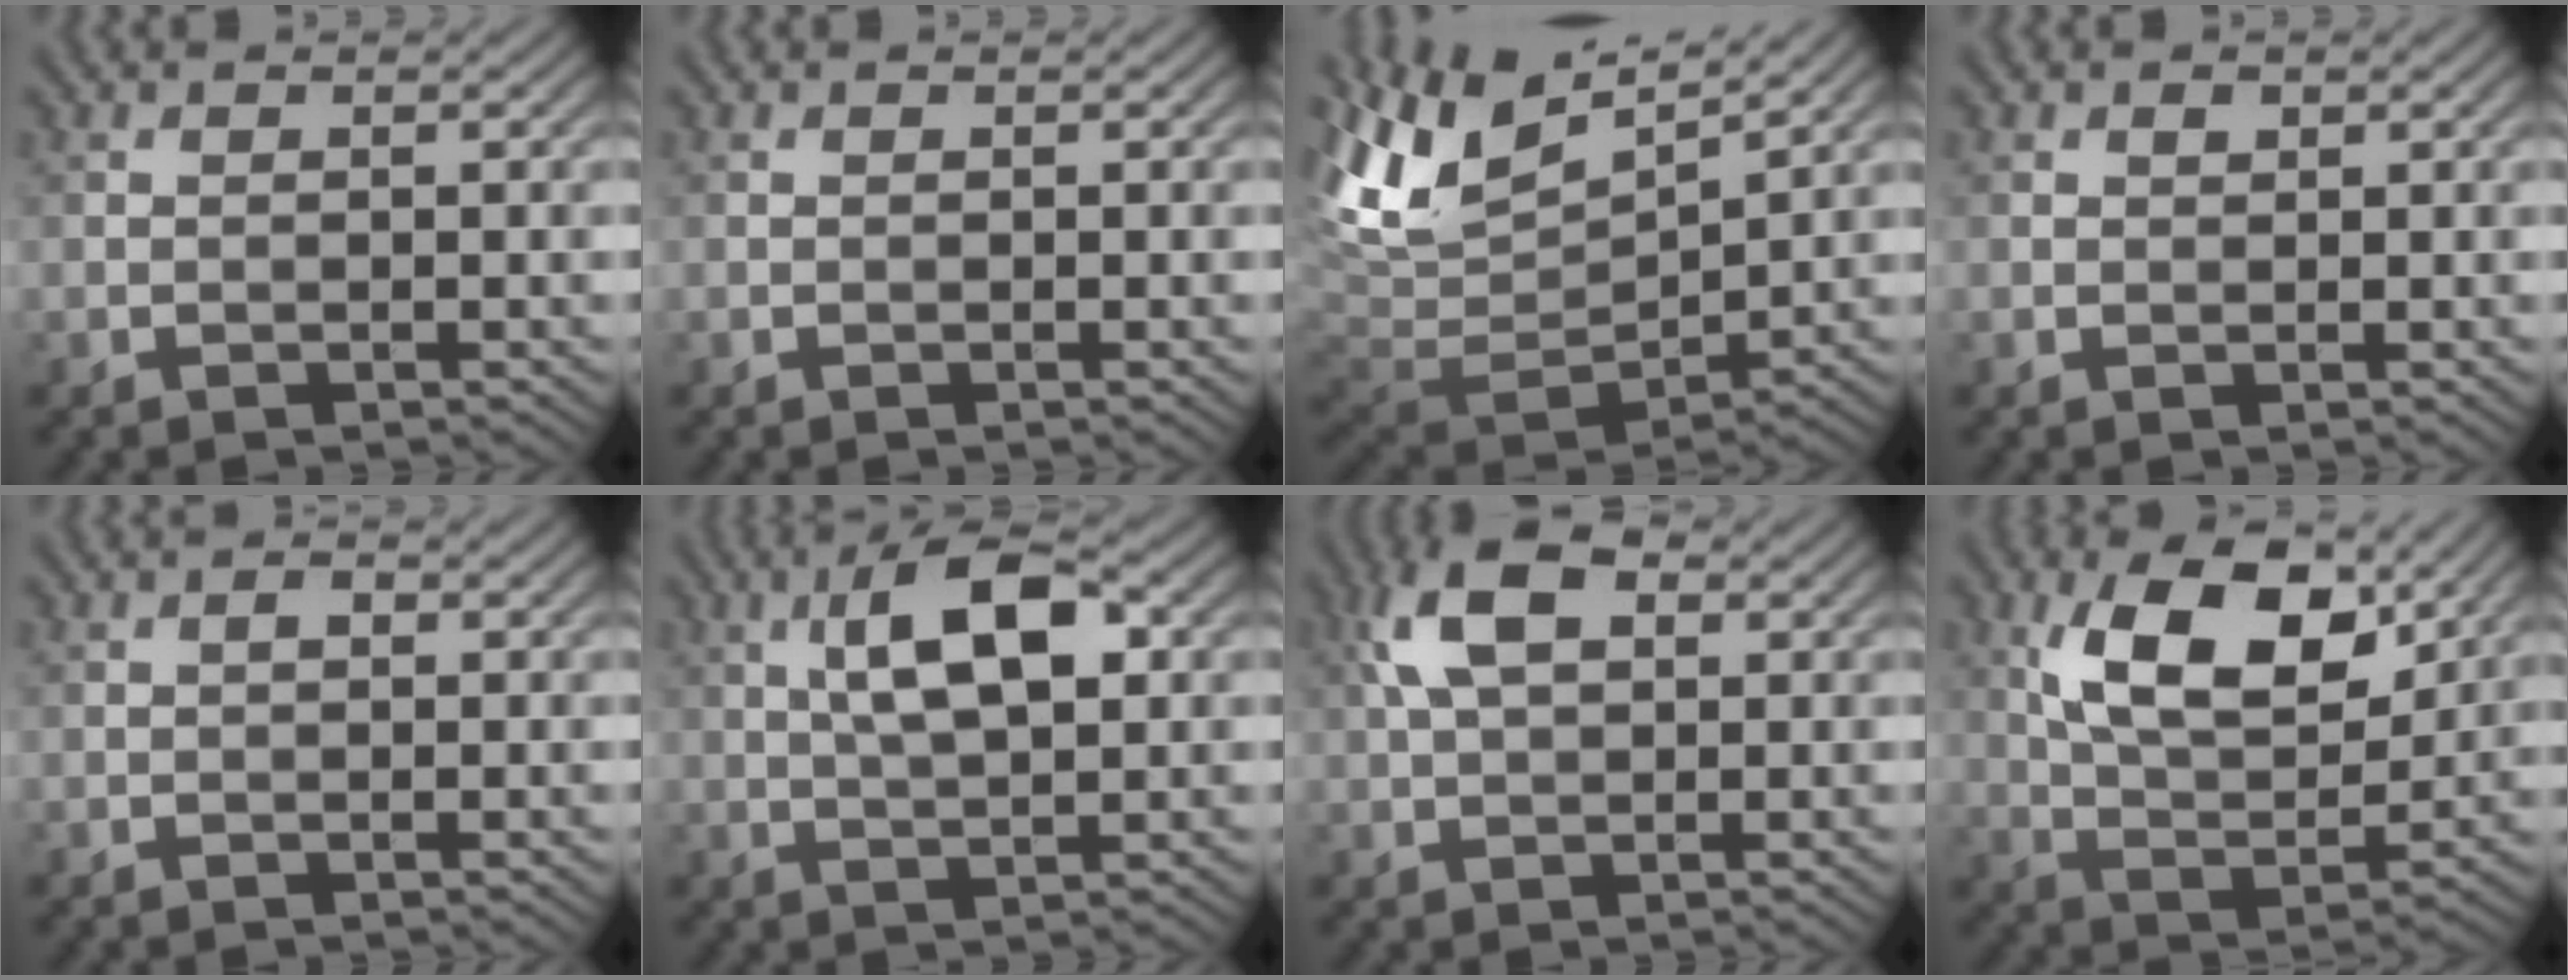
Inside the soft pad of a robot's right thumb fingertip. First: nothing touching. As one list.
[{"total": 0.0}, {"total": 12.0, "force": [5.9, 5.8, 8.7], "torque": [-0.213, 0.014, 0.117]}, {"total": 0.7, "force": [0.4, 0.4, 0.4], "torque": [-0.005, -0.003, 0.007]}, {"total": 0.8, "force": [0.0, 0.5, 0.6], "torque": [-0.010, 0.002, -0.002]}, {"total": 8.2, "force": [2.0, 3.2, 7.3], "torque": [-0.134, 0.014, 0.030]}, {"total": 7.2, "force": [2.2, 3.9, 5.7], "torque": [-0.124, 0.018, 0.036]}, {"total": 12.5, "force": [5.5, 6.1, 9.4], "torque": [-0.173, 0.001, 0.102]}]